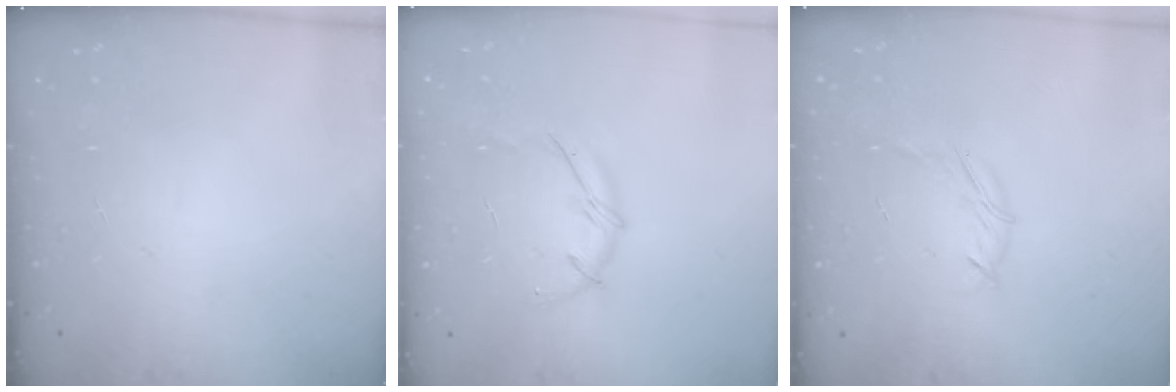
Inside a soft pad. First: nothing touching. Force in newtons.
{"total": 5.9, "press": 5.7, "slide": 1.3}
{"total": 3.9, "press": 3.8, "slide": 0.8}